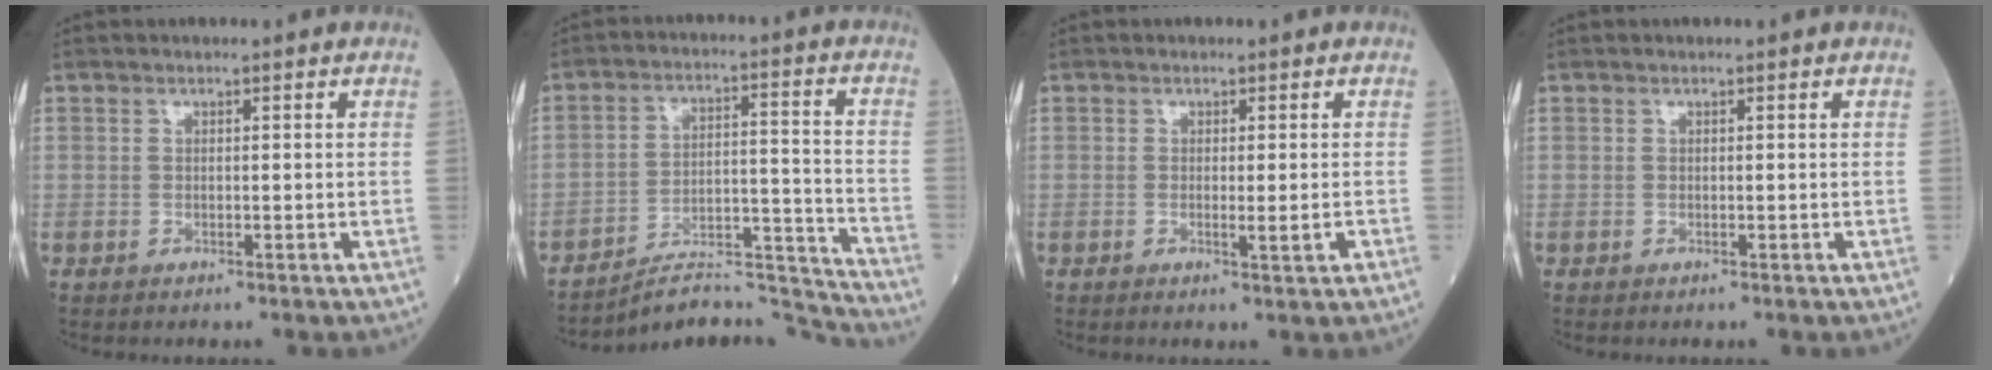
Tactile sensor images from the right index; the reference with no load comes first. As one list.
[{"total": 12.3, "force": [-12.2, -0.3, 1.1], "torque": [0.000, 0.046, -0.198]}, {"total": 1.9, "force": [-0.6, -0.1, 1.9], "torque": [-0.025, -0.006, -0.009]}, {"total": 0.0}]